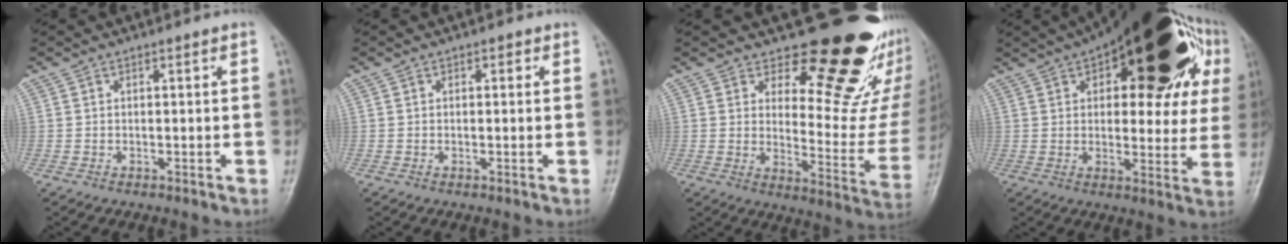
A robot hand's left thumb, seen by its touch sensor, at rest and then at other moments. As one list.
[{"total": 0.8, "force": [0.2, 0.6, 0.5], "torque": [0.002, 0.002, -0.001]}, {"total": 20.9, "force": [14.5, 8.8, 12.3], "torque": [-0.105, -0.125, 0.187]}, {"total": 31.2, "force": [12.9, 13.2, 25.1], "torque": [-0.322, 0.036, 0.181]}]